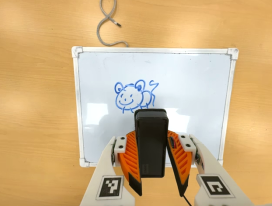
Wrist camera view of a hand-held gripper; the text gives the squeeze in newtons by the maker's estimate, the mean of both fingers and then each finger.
{"total": 8.9, "left": 7.1, "right": 10.7}